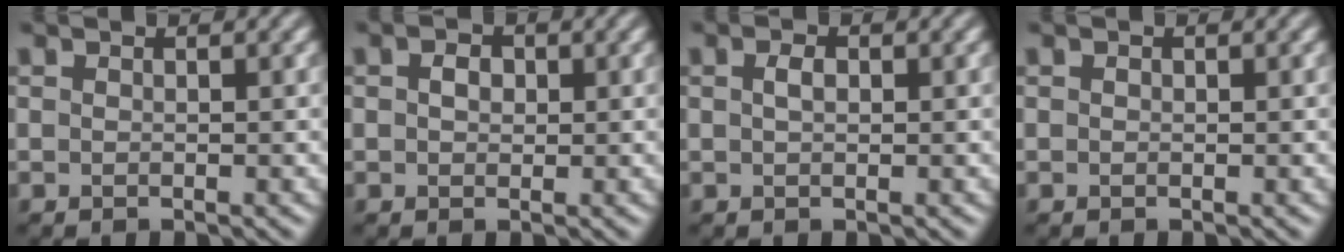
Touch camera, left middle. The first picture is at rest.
{"total": 1.6, "force": [0.3, 1.1, 1.0], "torque": [-0.019, 0.003, 0.002]}
{"total": 1.2, "force": [0.3, 0.7, 1.0], "torque": [-0.020, 0.003, 0.004]}
{"total": 0.0}